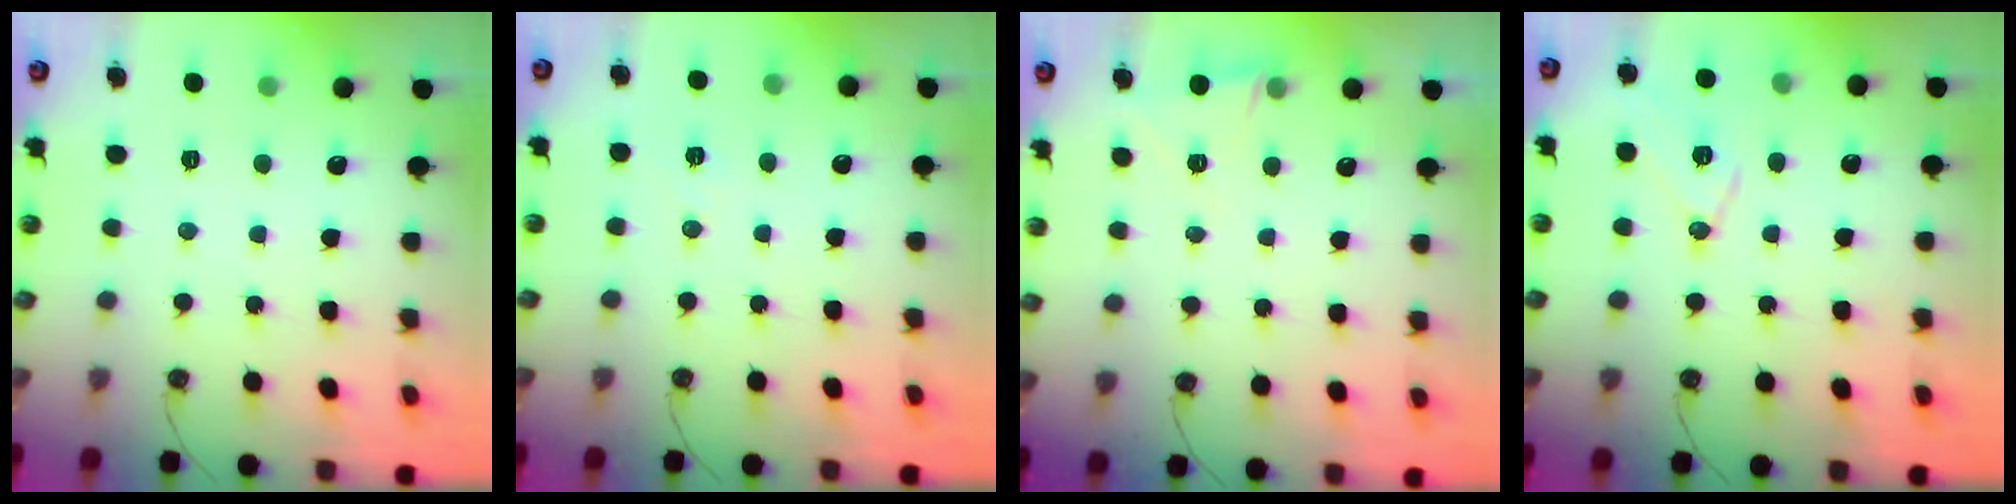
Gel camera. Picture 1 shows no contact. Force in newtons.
{"total": 6.0, "press": 4.0, "slide": 4.5}
{"total": 2.8, "press": 2.4, "slide": 1.4}
{"total": 12.4, "press": 11.9, "slide": 3.3}